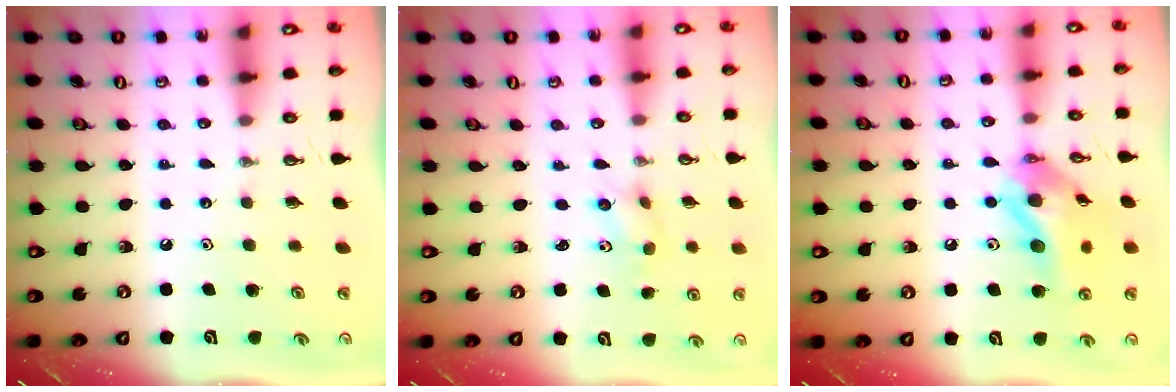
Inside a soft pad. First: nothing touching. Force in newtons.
{"total": 3.8, "press": 3.5, "slide": 1.5}
{"total": 14.8, "press": 14.7, "slide": 2.0}